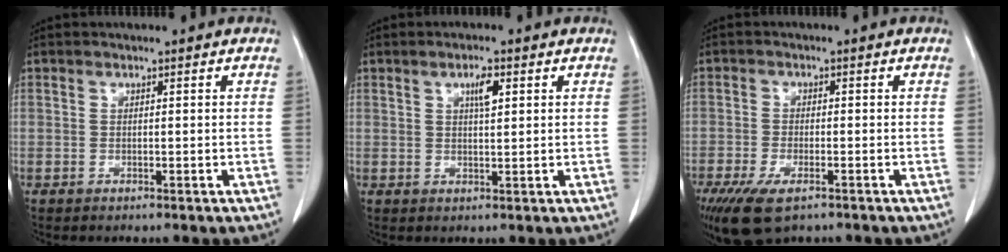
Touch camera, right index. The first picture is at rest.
{"total": 2.9, "force": [1.2, 0.7, 2.5], "torque": [-0.045, 0.000, 0.020]}
{"total": 8.3, "force": [-5.4, 3.1, 5.5], "torque": [-0.101, -0.017, -0.090]}